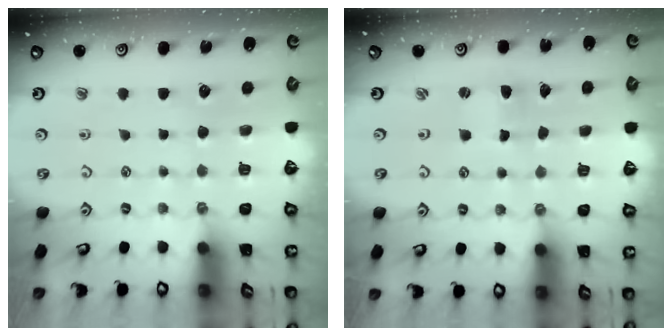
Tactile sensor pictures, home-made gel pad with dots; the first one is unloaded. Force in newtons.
{"total": 0.7, "press": 0.7, "slide": 0.2}